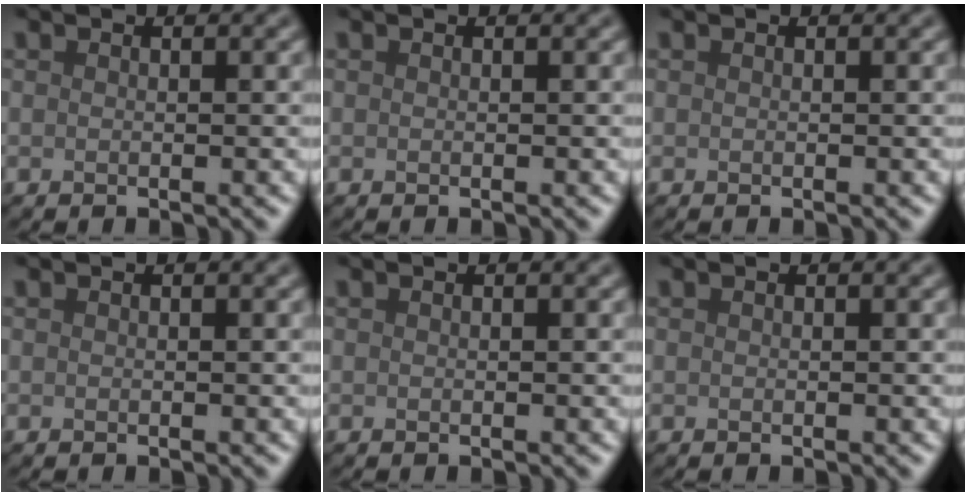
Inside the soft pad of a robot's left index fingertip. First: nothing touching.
{"total": 0.0}
{"total": 0.0}
{"total": 0.0}
{"total": 0.0}
{"total": 0.0}